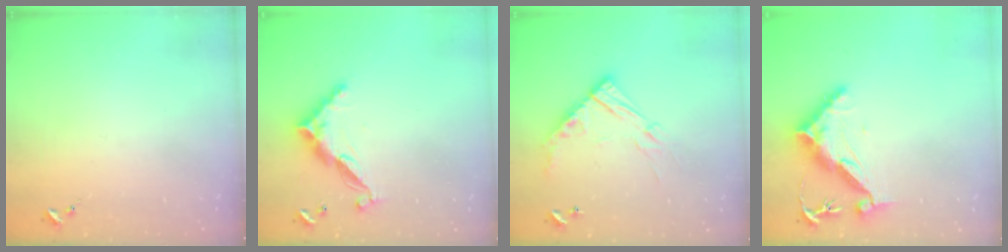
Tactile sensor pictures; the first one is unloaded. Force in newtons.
{"total": 11.6, "press": 11.6, "slide": 0.3}
{"total": 14.3, "press": 14.3, "slide": 1.0}
{"total": 11.4, "press": 11.4, "slide": 0.8}